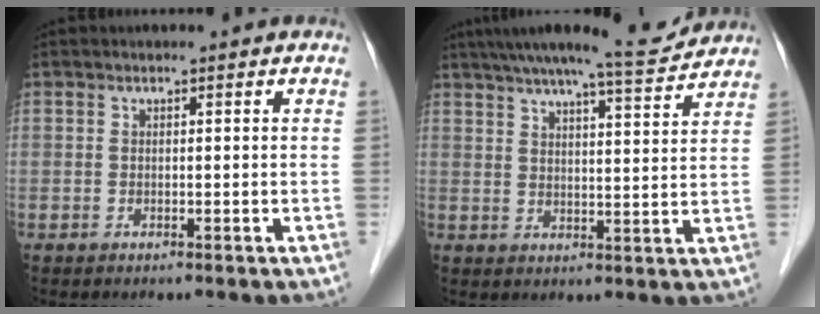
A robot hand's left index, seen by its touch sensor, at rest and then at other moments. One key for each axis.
{"total": 11.9, "fx": 11.0, "fy": 0.3, "fz": 4.6, "tx": -0.072, "ty": 0.005, "tz": 0.150}